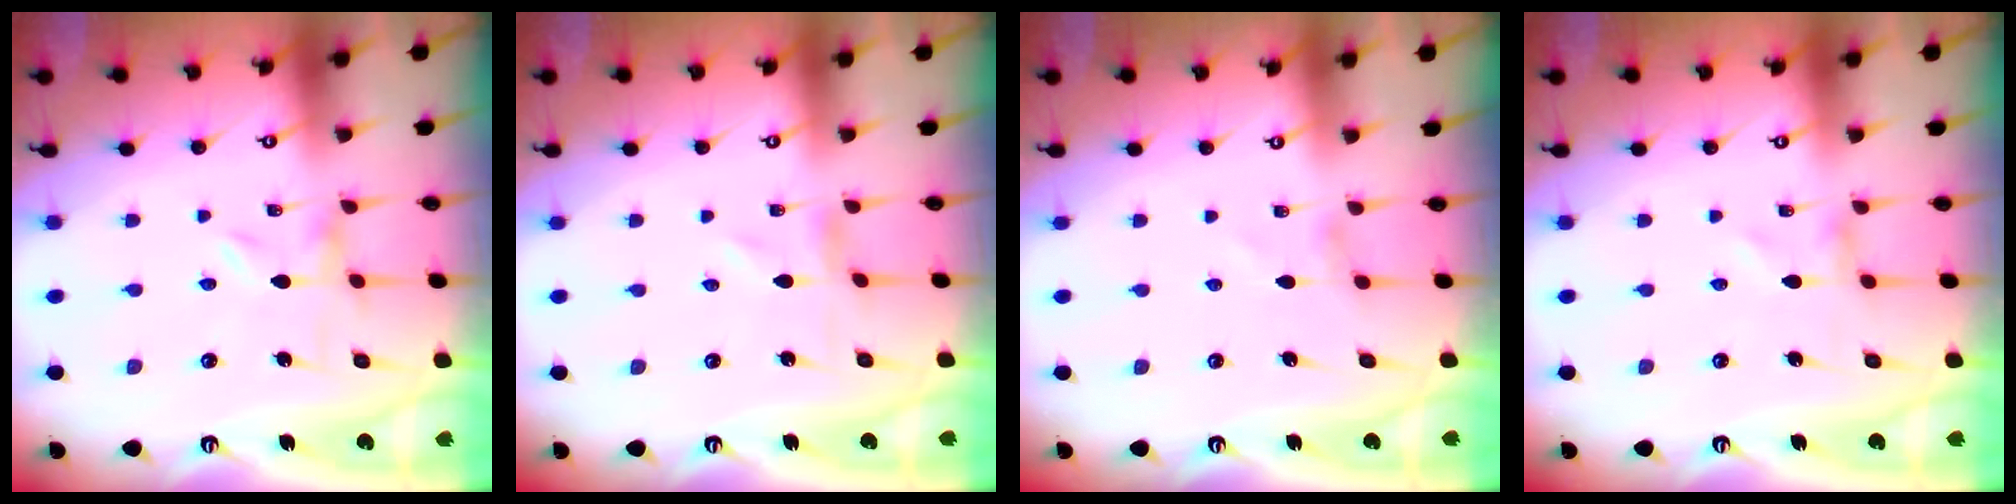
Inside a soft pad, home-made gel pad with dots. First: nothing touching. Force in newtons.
{"total": 0.0}
{"total": 0.0}
{"total": 0.7, "press": 0.7, "slide": 0.1}